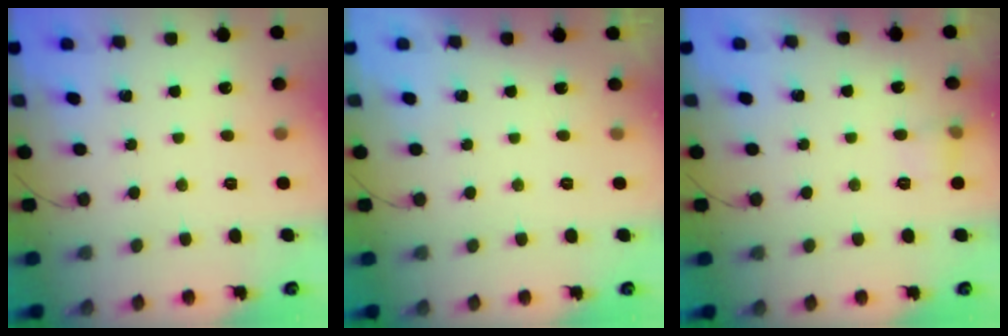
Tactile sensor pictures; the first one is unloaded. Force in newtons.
{"total": 0.0}
{"total": 7.2, "press": 4.4, "slide": 5.7}